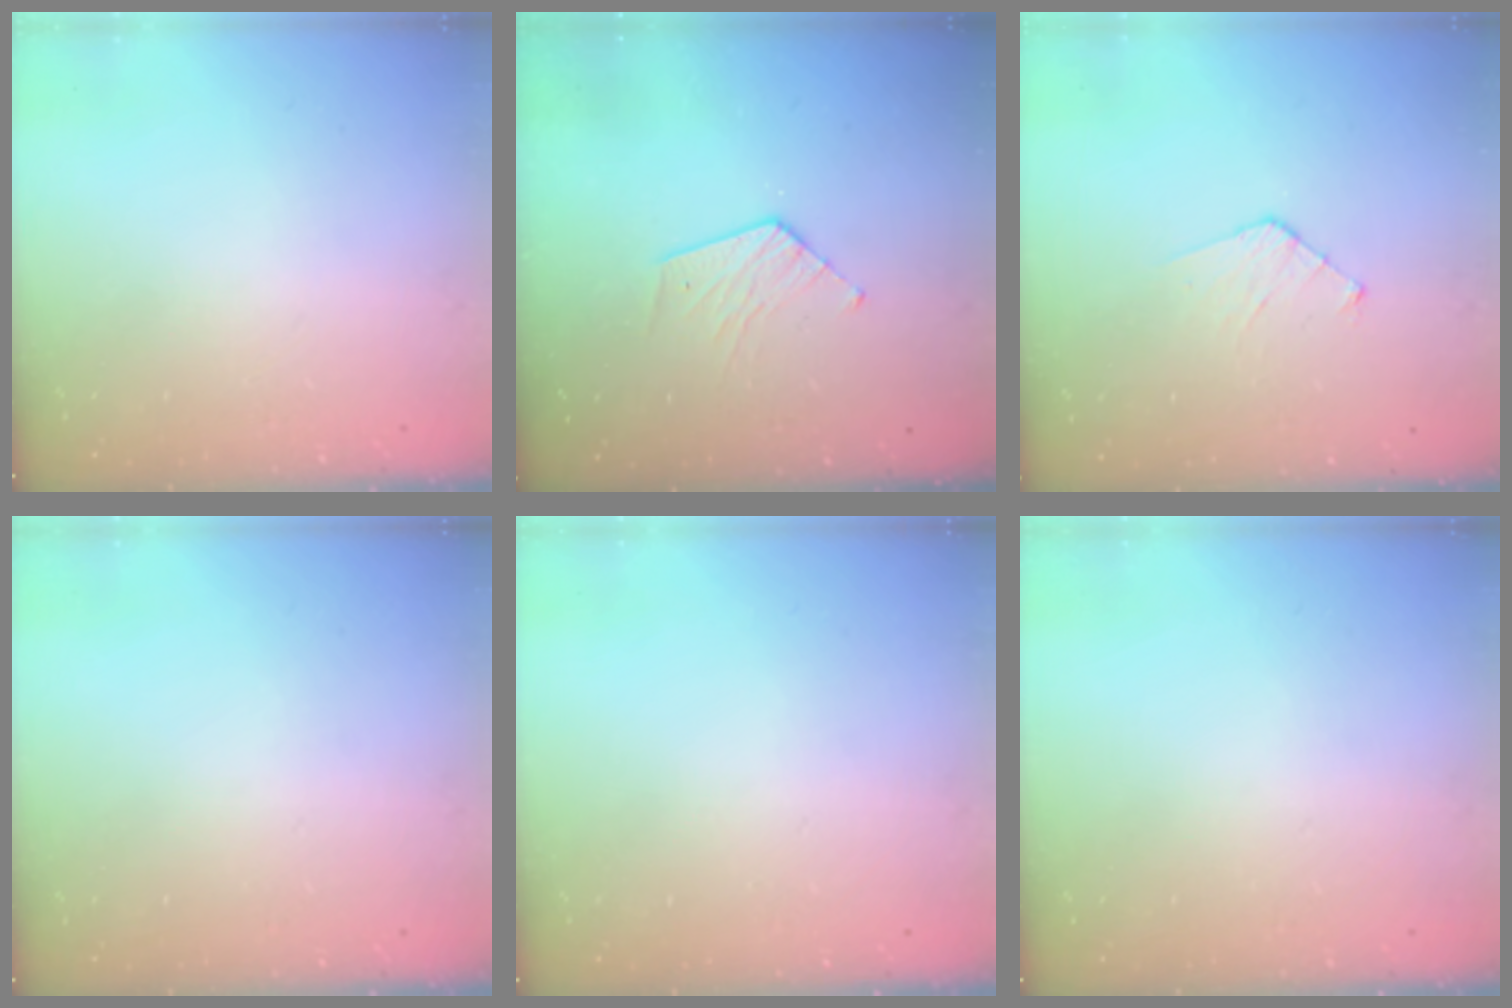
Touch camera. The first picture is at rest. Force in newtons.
{"total": 6.1, "press": 6.1, "slide": 0.3}
{"total": 3.8, "press": 3.7, "slide": 0.3}
{"total": 0.0}
{"total": 0.0}
{"total": 0.0}